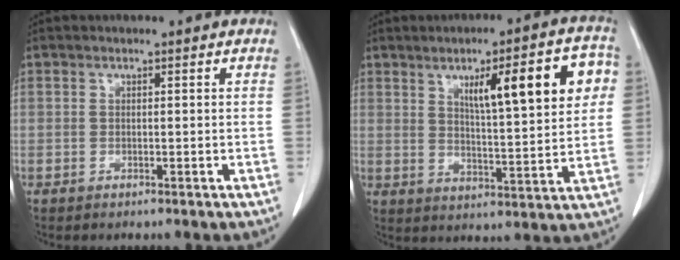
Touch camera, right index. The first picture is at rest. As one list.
[{"total": 14.4, "force": [5.0, 2.3, 13.3], "torque": [-0.183, 0.017, 0.072]}]